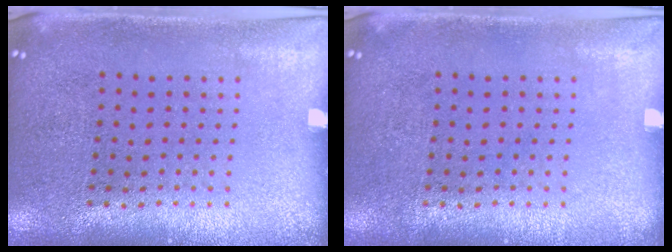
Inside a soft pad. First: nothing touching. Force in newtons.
{"total": 0.0}